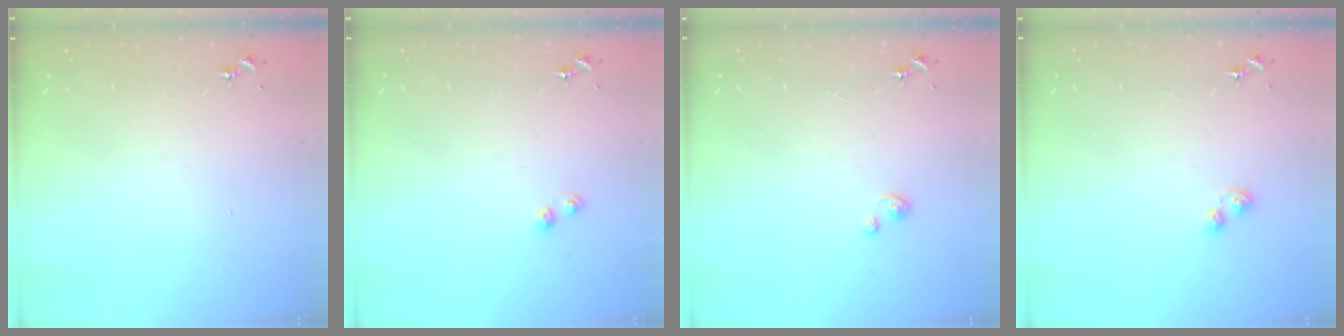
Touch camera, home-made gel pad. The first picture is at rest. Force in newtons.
{"total": 3.1, "press": 3.1, "slide": 0.4}
{"total": 1.8, "press": 1.8, "slide": 0.2}
{"total": 4.8, "press": 4.8, "slide": 0.5}